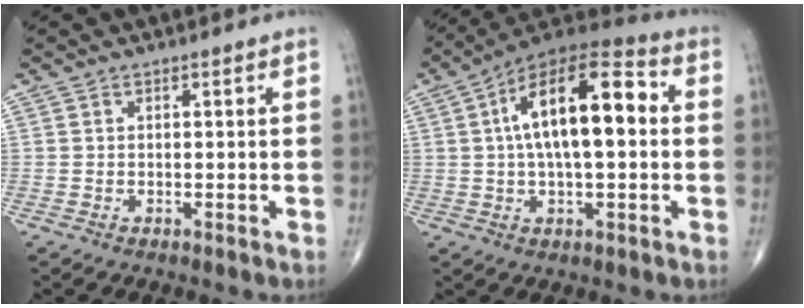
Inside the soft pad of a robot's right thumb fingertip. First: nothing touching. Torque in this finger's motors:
{"motor_torque": [1.02, 3.99, 1.44, 0.55, 0.13]}